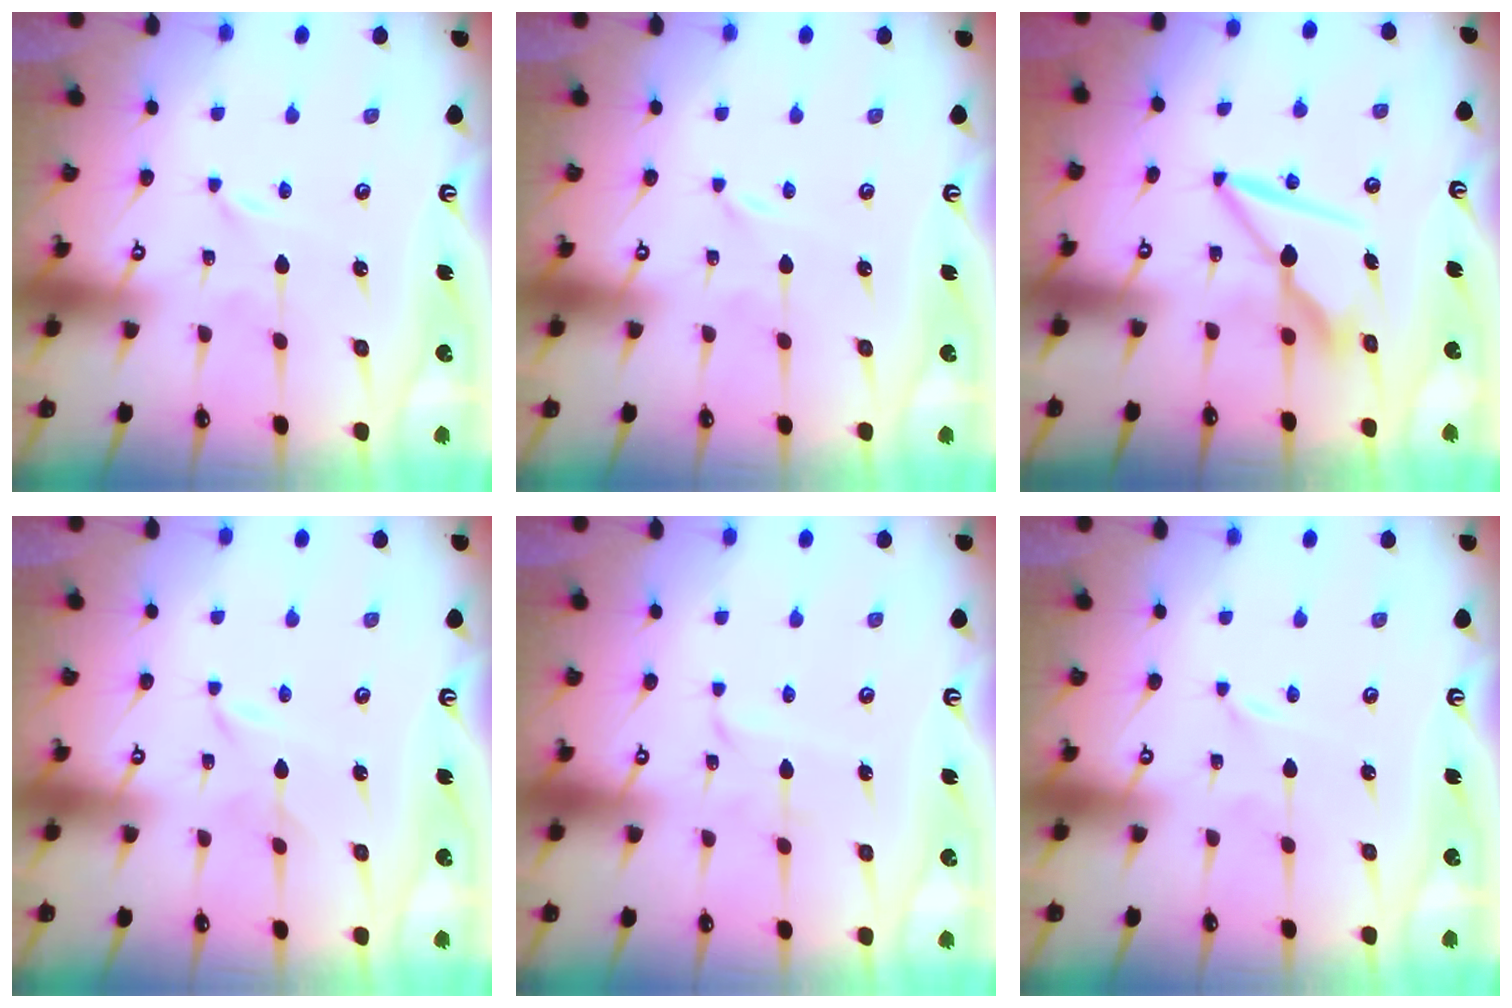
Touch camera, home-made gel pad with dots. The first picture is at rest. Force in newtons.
{"total": 0.0}
{"total": 8.5, "press": 8.5, "slide": 0.6}
{"total": 1.7, "press": 1.7, "slide": 0.2}
{"total": 2.1, "press": 2.1, "slide": 0.3}
{"total": 0.0}